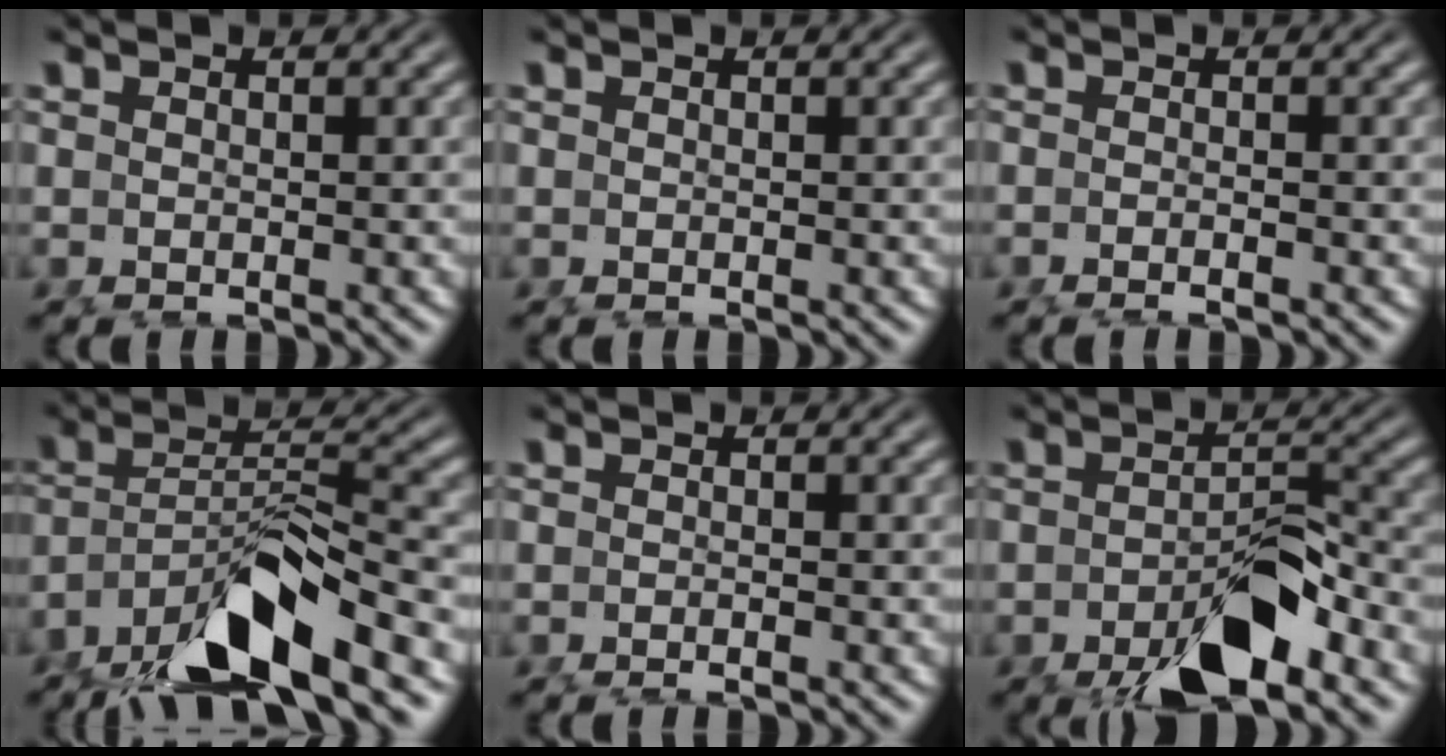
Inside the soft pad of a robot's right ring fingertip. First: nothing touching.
{"total": 0.0}
{"total": 1.1, "force": [-1.0, 0.0, 0.6], "torque": [-0.015, 0.002, -0.021]}
{"total": 9.1, "force": [-5.0, 4.0, 6.4], "torque": [-0.112, -0.034, -0.065]}
{"total": 0.8, "force": [-0.7, 0.1, 0.4], "torque": [-0.010, 0.002, -0.016]}
{"total": 6.8, "force": [-3.9, 2.3, 5.1], "torque": [-0.072, -0.020, -0.055]}